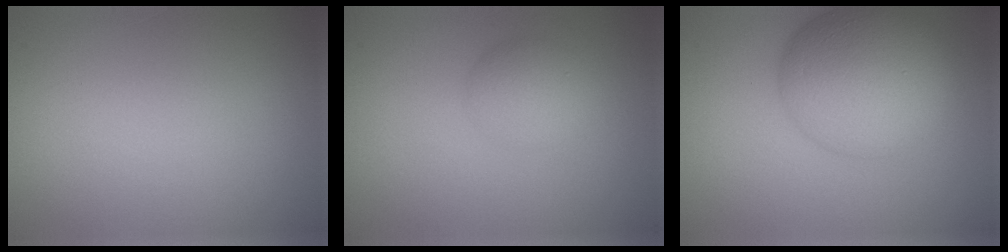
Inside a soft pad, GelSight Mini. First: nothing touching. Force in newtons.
{"total": 2.7, "press": 2.7, "slide": 0.1}
{"total": 9.0, "press": 9.0, "slide": 0.3}